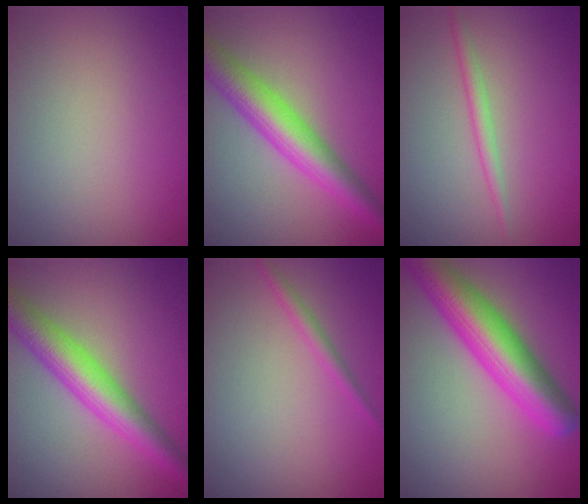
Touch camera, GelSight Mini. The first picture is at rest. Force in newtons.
{"total": 6.4, "press": 6.4, "slide": 0.2}
{"total": 1.5, "press": 1.5, "slide": 0.1}
{"total": 6.4, "press": 6.4, "slide": 0.2}
{"total": 1.3, "press": 1.3, "slide": 0.0}
{"total": 8.4, "press": 8.4, "slide": 0.3}